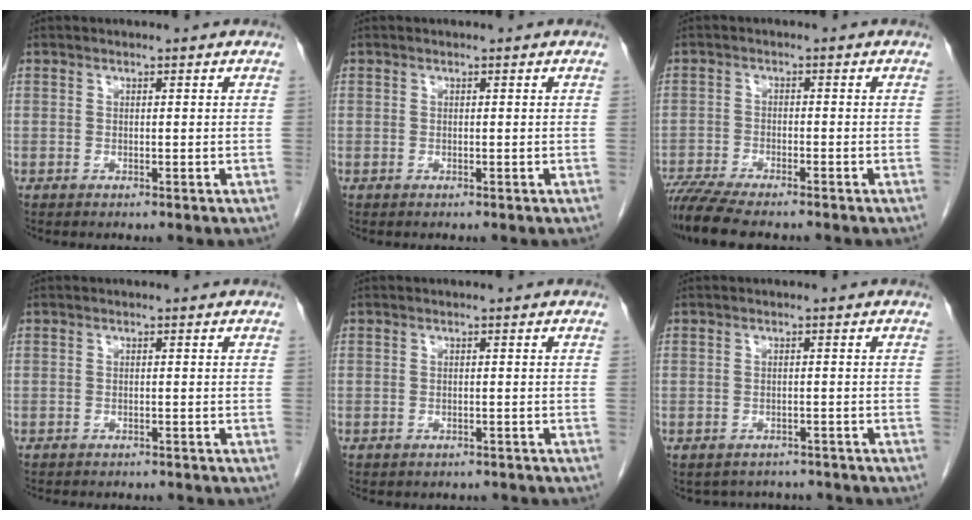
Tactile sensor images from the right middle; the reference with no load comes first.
{"total": 0.0}
{"total": 8.9, "force": [-7.7, 1.2, 4.5], "torque": [-0.075, -0.016, -0.126]}
{"total": 7.0, "force": [-6.3, 2.1, 2.2], "torque": [-0.026, 0.001, -0.075]}
{"total": 5.1, "force": [-4.5, 1.7, 1.4], "torque": [-0.017, 0.001, -0.053]}
{"total": 6.4, "force": [-5.8, 2.6, 0.5], "torque": [-0.004, 0.014, -0.064]}